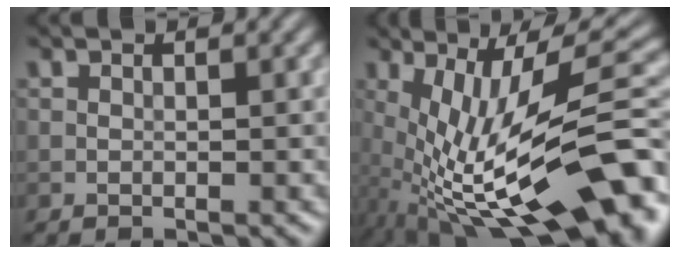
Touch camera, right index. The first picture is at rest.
{"total": 15.7, "force": [-3.1, 5.2, 14.5], "torque": [-0.239, 0.012, -0.051]}